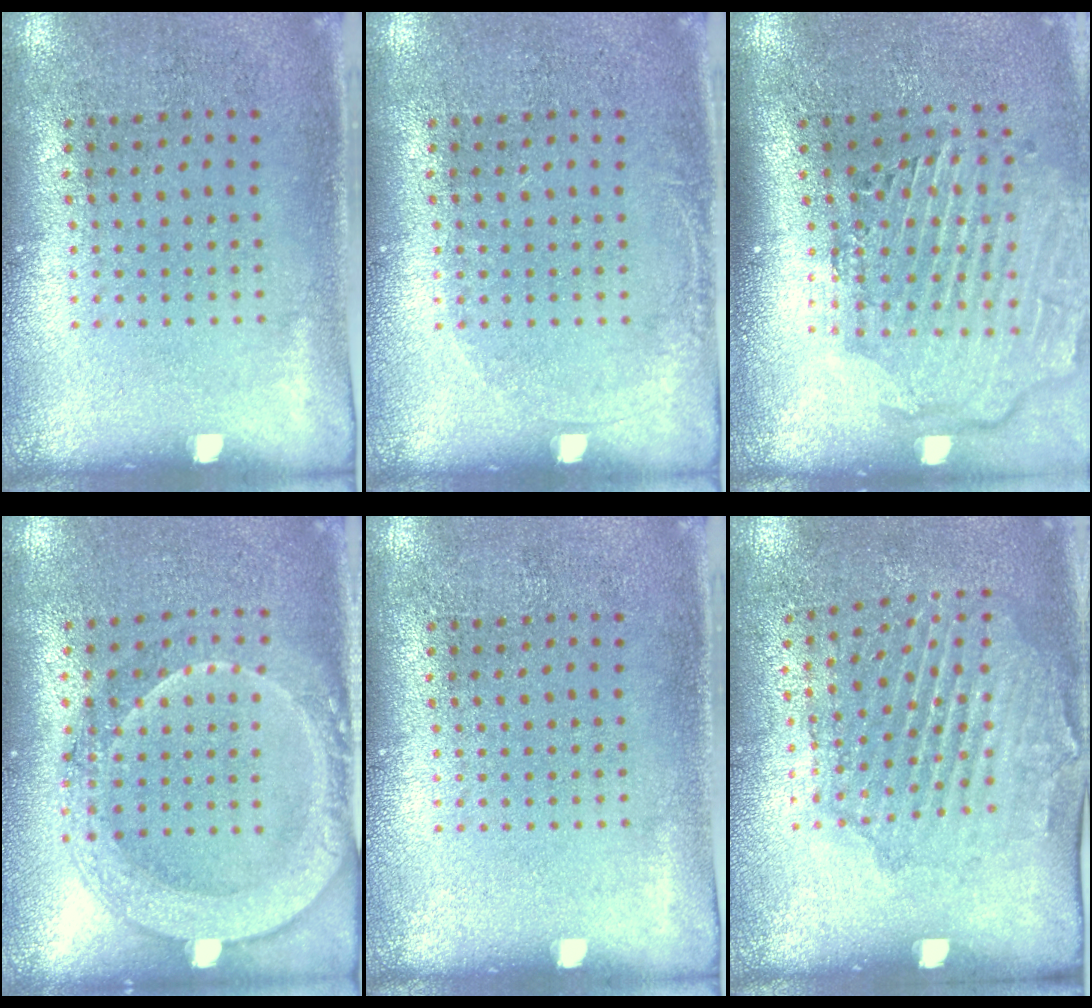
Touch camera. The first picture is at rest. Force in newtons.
{"total": 0.7, "press": 0.7, "slide": 0.1}
{"total": 2.8, "press": 2.3, "slide": 1.7}
{"total": 2.0, "press": 1.8, "slide": 0.9}
{"total": 0.0}
{"total": 1.6, "press": 1.4, "slide": 0.7}